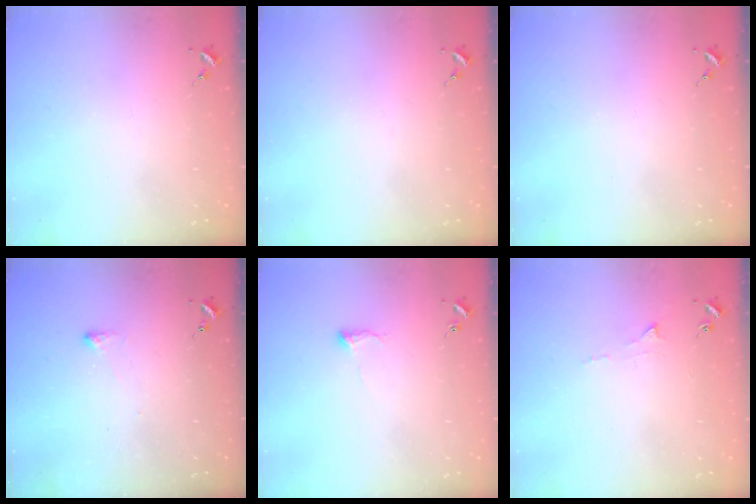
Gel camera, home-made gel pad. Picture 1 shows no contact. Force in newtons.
{"total": 0.0}
{"total": 0.0}
{"total": 2.4, "press": 2.4, "slide": 0.5}
{"total": 5.9, "press": 5.9, "slide": 1.0}
{"total": 3.5, "press": 3.5, "slide": 0.5}